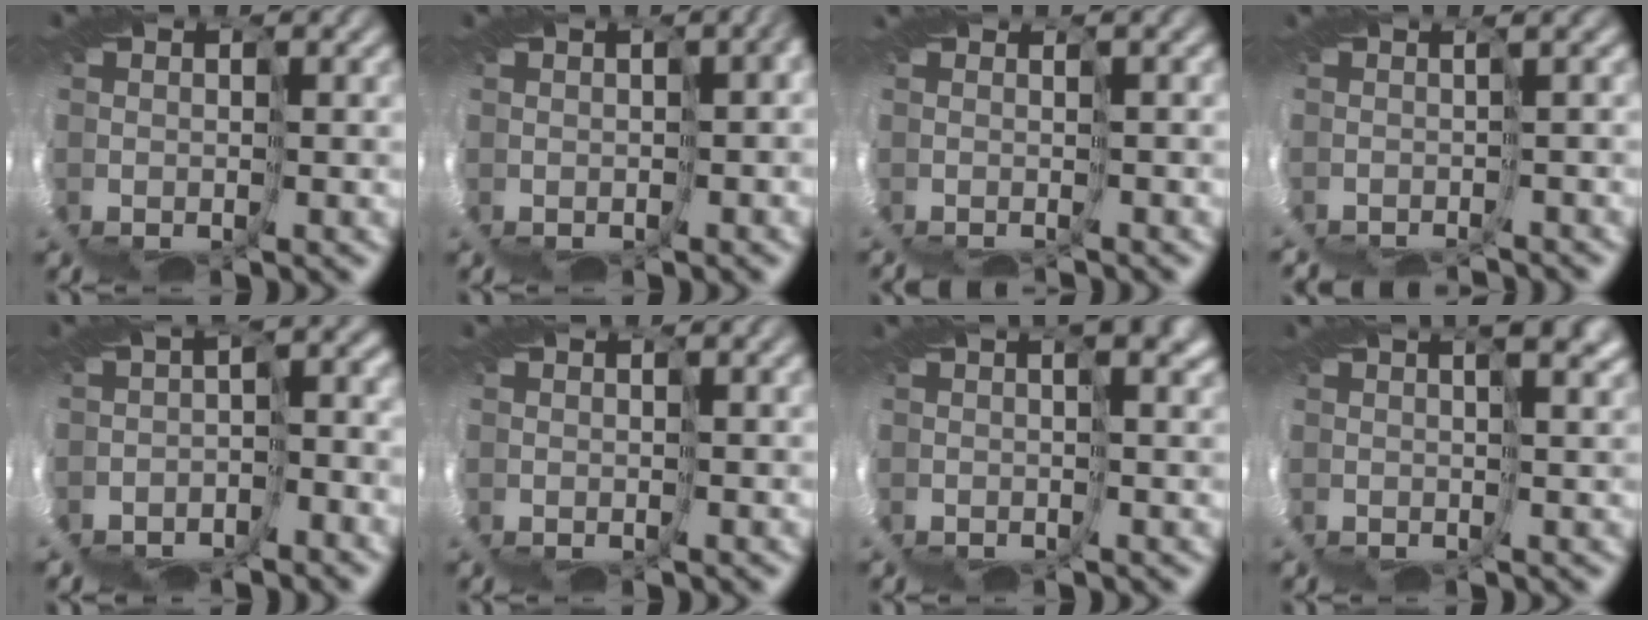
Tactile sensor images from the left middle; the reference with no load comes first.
{"total": 2.5, "force": [-0.8, 1.1, 2.1], "torque": [-0.034, 0.005, 0.011]}
{"total": 4.1, "force": [-2.5, -2.8, -1.8], "torque": [0.022, -0.010, -0.013]}
{"total": 6.5, "force": [-5.2, -2.9, -2.6], "torque": [0.035, -0.009, -0.046]}
{"total": 3.7, "force": [-3.4, -1.6, -0.2], "torque": [-0.025, -0.022, -0.041]}
{"total": 0.7, "force": [0.3, -0.6, 0.0], "torque": [-0.001, 0.005, 0.010]}
{"total": 2.2, "force": [0.5, -2.1, 0.4], "torque": [-0.003, -0.010, 0.018]}
{"total": 2.8, "force": [1.5, -1.7, 1.6], "torque": [-0.025, -0.001, 0.035]}